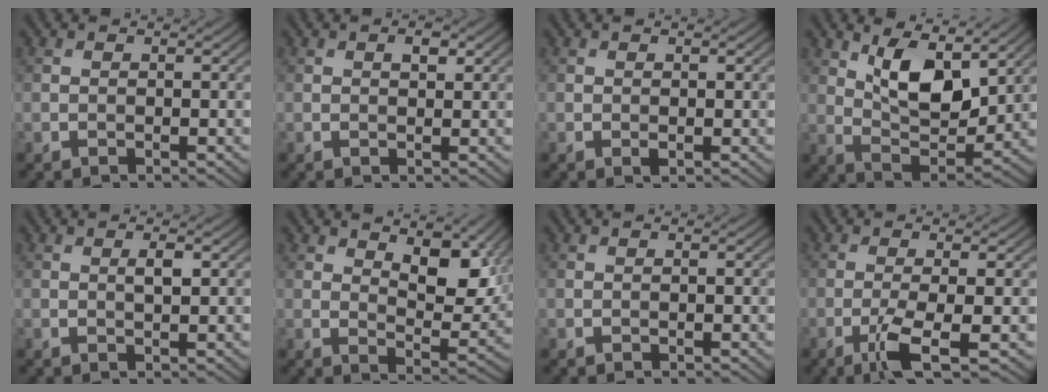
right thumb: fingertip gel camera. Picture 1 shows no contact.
{"total": 1.5, "force": [0.6, 0.7, 1.2], "torque": [-0.017, 0.000, 0.010]}
{"total": 0.5, "force": [0.0, 0.2, 0.5], "torque": [-0.009, -0.002, -0.002]}
{"total": 9.9, "force": [4.6, 4.6, 7.4], "torque": [-0.142, -0.011, 0.088]}
{"total": 1.4, "force": [0.4, 0.3, 1.3], "torque": [-0.025, -0.001, 0.007]}
{"total": 10.1, "force": [5.1, 4.6, 7.5], "torque": [-0.118, -0.010, 0.085]}
{"total": 0.0}
{"total": 4.4, "force": [-1.7, 0.4, 4.0], "torque": [-0.077, 0.004, -0.041]}